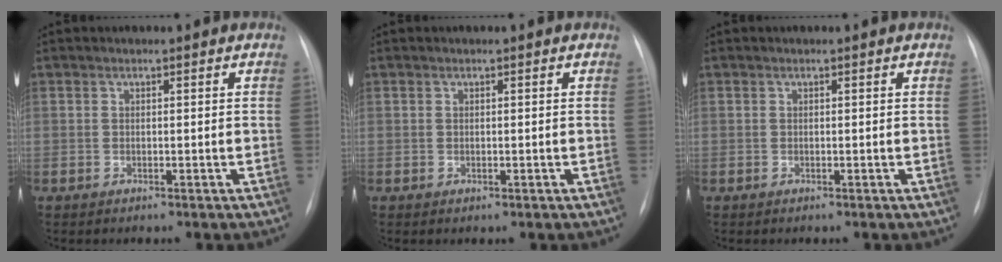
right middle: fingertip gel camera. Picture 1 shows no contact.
{"total": 0.0}
{"total": 0.0}